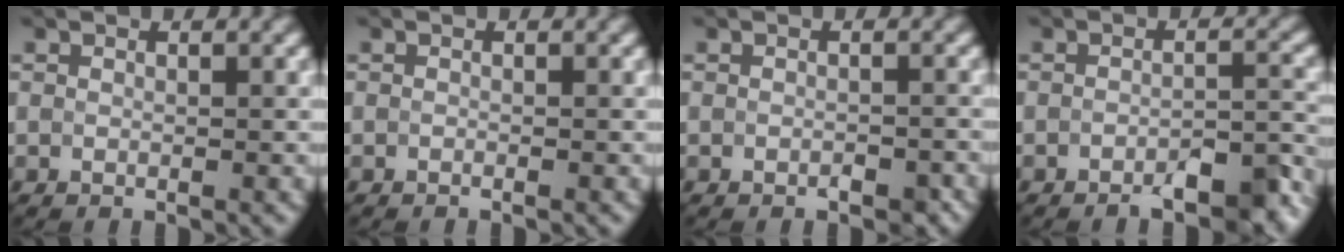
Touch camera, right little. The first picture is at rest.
{"total": 0.6, "force": [-0.6, 0.2, 0.2], "torque": [0.003, -0.007, -0.012]}
{"total": 1.6, "force": [-1.5, 0.3, 0.4], "torque": [-0.012, -0.005, -0.021]}
{"total": 4.9, "force": [-4.2, 0.9, 2.4], "torque": [-0.030, 0.004, -0.056]}